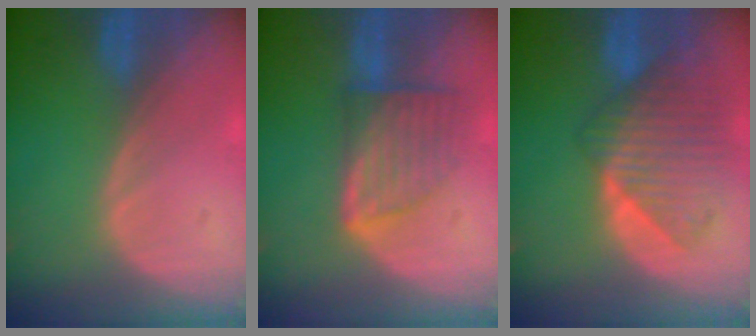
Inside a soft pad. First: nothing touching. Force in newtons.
{"total": 7.4, "press": 6.6, "slide": 3.4}
{"total": 9.5, "press": 8.4, "slide": 4.6}